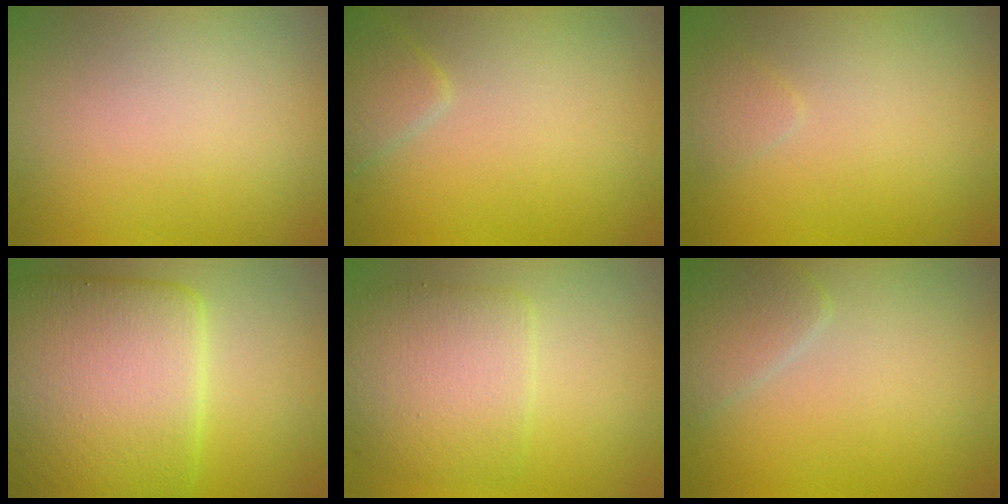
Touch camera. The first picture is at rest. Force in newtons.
{"total": 1.8, "press": 1.8, "slide": 0.1}
{"total": 0.9, "press": 0.9, "slide": 0.0}
{"total": 12.5, "press": 12.5, "slide": 0.2}
{"total": 4.9, "press": 4.8, "slide": 0.3}
{"total": 2.2, "press": 2.2, "slide": 0.1}